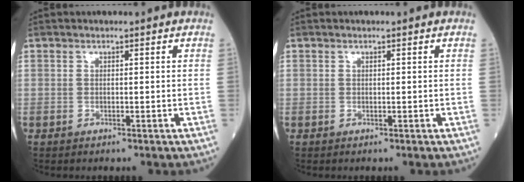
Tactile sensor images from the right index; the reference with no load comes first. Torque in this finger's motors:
{"motor_torque": [-0.01, 0.02, -0.01, 0.01]}